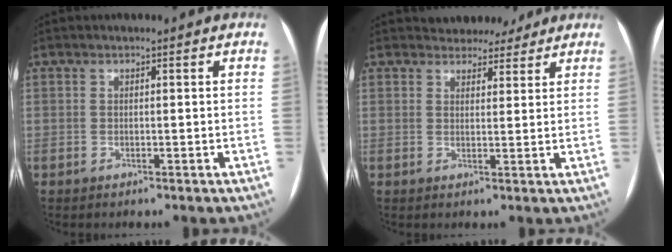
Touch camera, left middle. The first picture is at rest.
{"total": 5.5, "force": [5.0, 2.3, 0.6], "torque": [-0.003, 0.007, 0.062]}